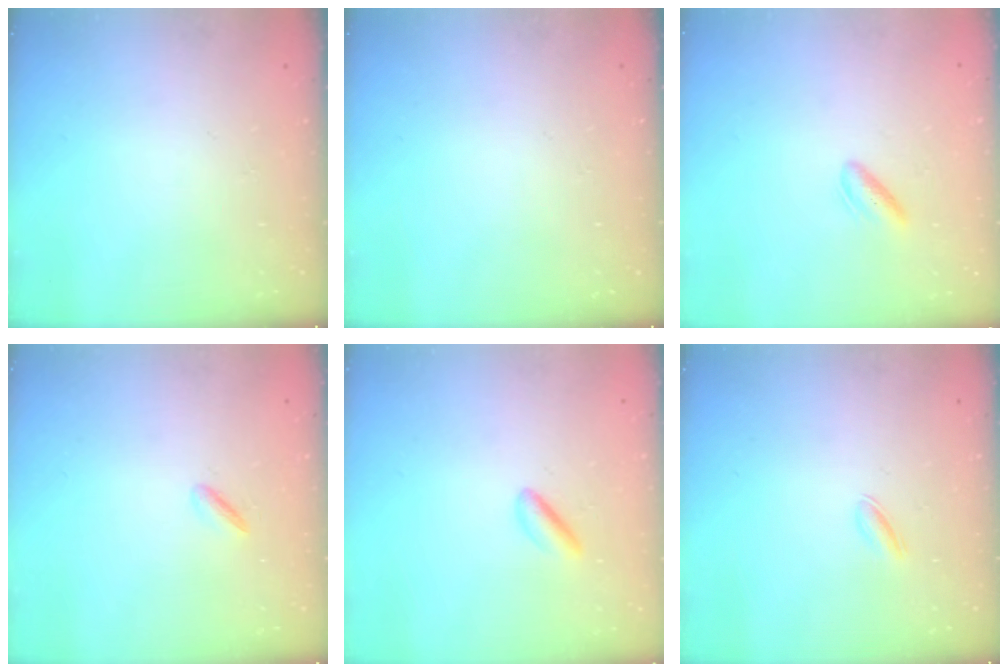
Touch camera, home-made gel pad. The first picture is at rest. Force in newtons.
{"total": 0.0}
{"total": 2.4, "press": 2.2, "slide": 1.1}
{"total": 2.2, "press": 2.1, "slide": 0.6}
{"total": 2.6, "press": 2.5, "slide": 1.0}
{"total": 2.3, "press": 2.3, "slide": 0.6}